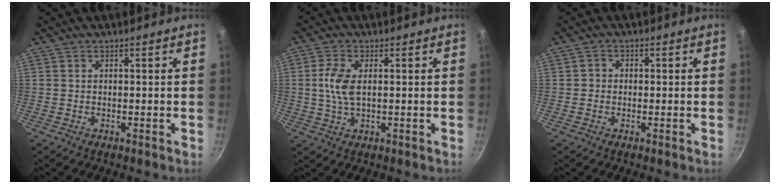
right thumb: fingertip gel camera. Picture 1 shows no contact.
{"total": 5.9, "force": [0.6, 2.9, 5.1], "torque": [-0.120, 0.002, 0.010]}
{"total": 1.6, "force": [-0.2, 1.5, 0.5], "torque": [0.004, 0.006, -0.008]}